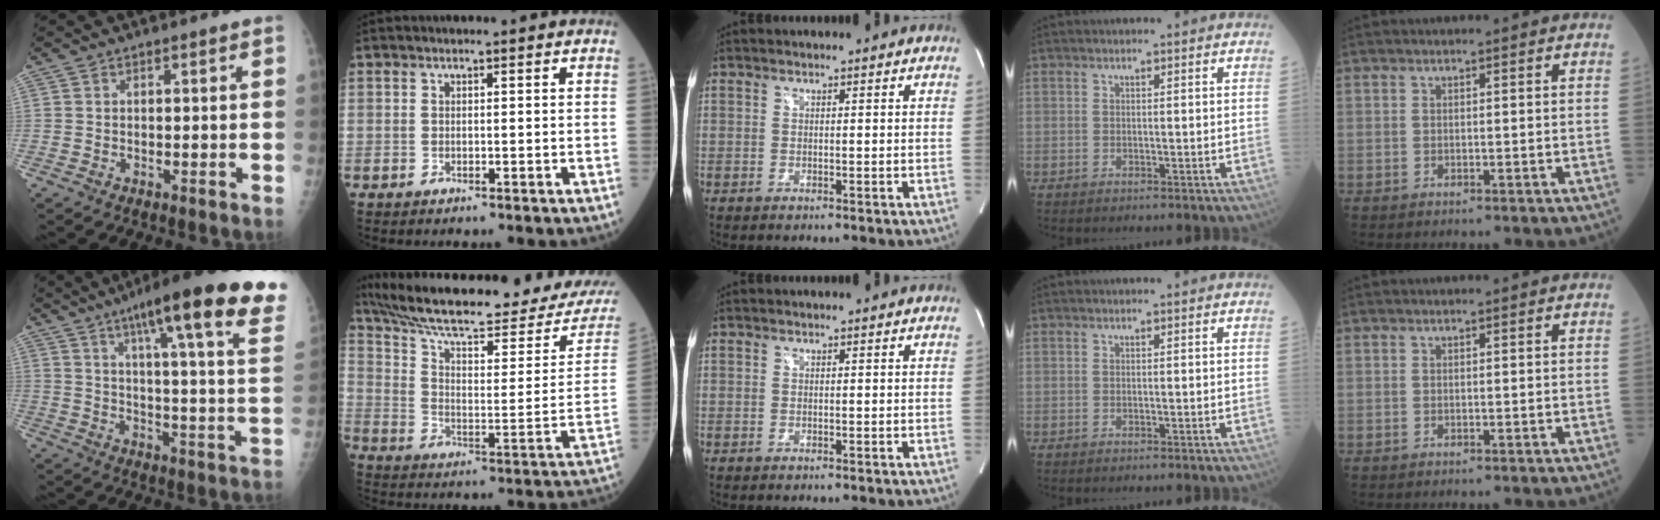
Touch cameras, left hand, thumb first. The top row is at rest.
{"thumb": {"total": 26.3, "force": [16.6, 3.8, 20.1], "torque": [-0.270, -0.046, 0.218]}, "index": {"total": 24.1, "force": [21.7, 2.5, 10.3], "torque": [-0.169, -0.045, 0.307]}, "middle": {"total": 1.8, "force": [-0.8, -1.1, -1.2], "torque": [0.018, -0.010, -0.014]}}